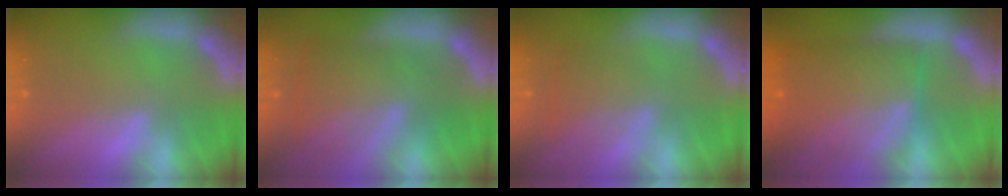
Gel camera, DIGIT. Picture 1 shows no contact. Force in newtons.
{"total": 7.6}
{"total": 4.0}
{"total": 10.1}